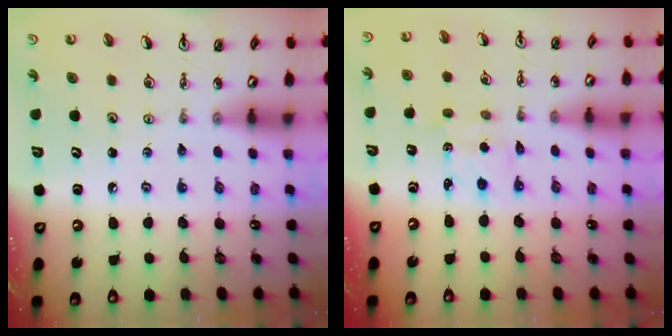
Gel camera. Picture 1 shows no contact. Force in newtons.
{"total": 1.7, "press": 1.5, "slide": 0.8}